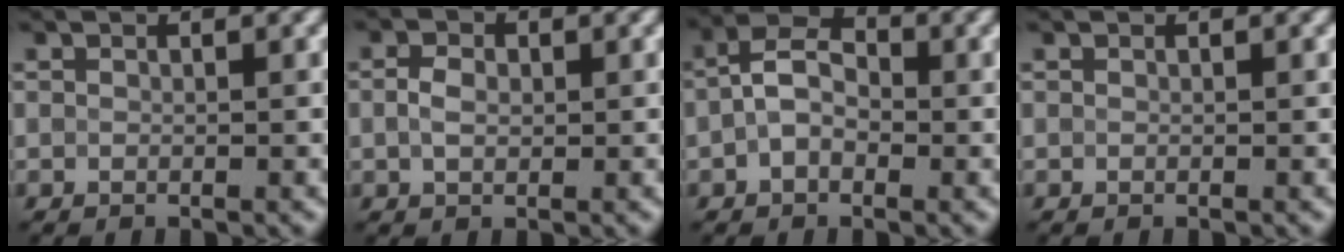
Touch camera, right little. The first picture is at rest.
{"total": 2.1, "force": [0.1, 1.4, 1.6], "torque": [-0.038, 0.005, 0.001]}
{"total": 3.7, "force": [-0.8, 2.3, 2.8], "torque": [-0.053, 0.015, -0.025]}
{"total": 0.0}